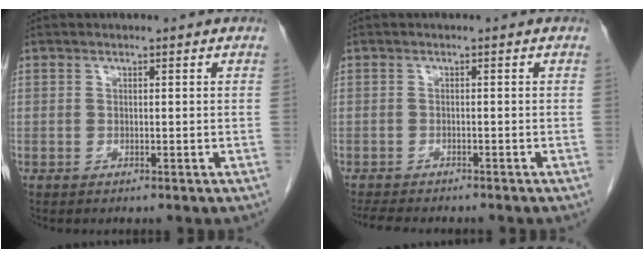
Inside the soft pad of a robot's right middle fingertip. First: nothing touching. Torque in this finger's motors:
{"motor_torque": [0.14, -0.09, 0.01, 0.01]}